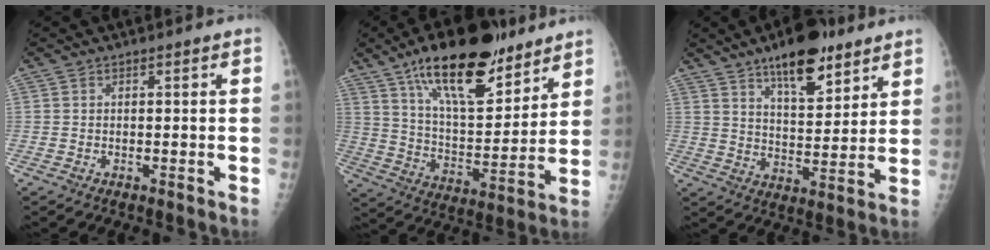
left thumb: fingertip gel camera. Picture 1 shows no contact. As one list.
[{"total": 22.6, "force": [14.8, 8.7, 14.6], "torque": [-0.202, -0.064, 0.250]}, {"total": 14.1, "force": [9.2, 5.4, 9.2], "torque": [-0.109, -0.052, 0.145]}]